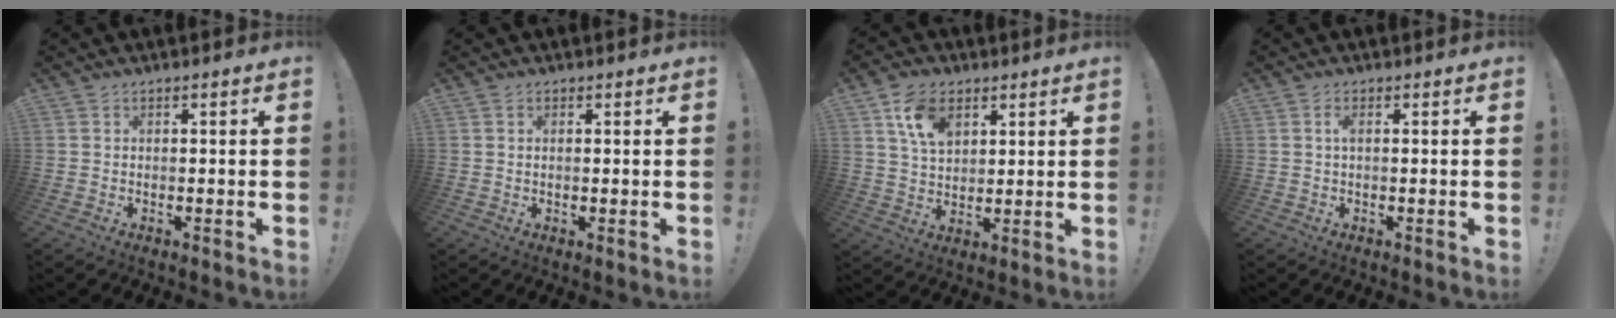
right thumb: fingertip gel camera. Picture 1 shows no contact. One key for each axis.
{"total": 0.8, "fx": 0.4, "fy": 0.2, "fz": 0.6, "tx": -0.011, "ty": 0.000, "tz": 0.007}
{"total": 10.4, "fx": 5.4, "fy": 6.8, "fz": 5.8, "tx": -0.088, "ty": -0.015, "tz": 0.102}
{"total": 1.7, "fx": 0.1, "fy": 0.5, "fz": 1.7, "tx": -0.027, "ty": 0.001, "tz": -0.001}